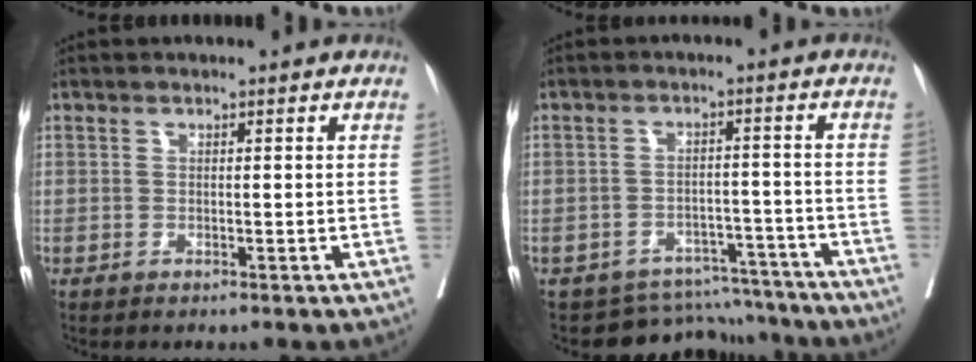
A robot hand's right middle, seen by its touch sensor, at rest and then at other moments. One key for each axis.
{"total": 8.5, "fx": -8.0, "fy": 2.9, "fz": -1.0, "tx": 0.028, "ty": 0.036, "tz": -0.105}